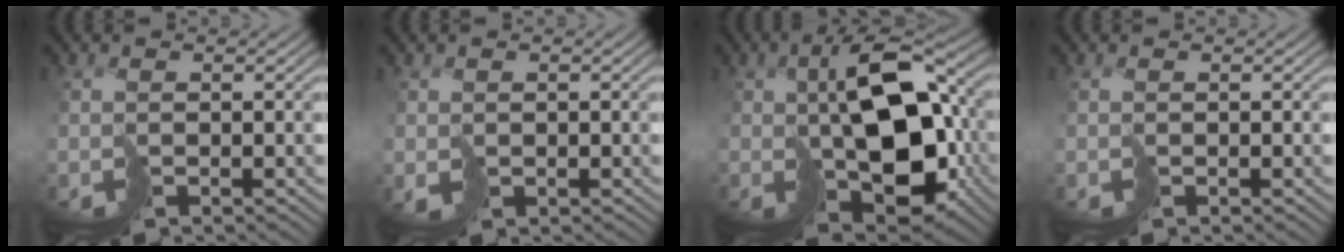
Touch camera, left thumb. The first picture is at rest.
{"total": 0.9, "force": [0.3, 0.8, 0.2], "torque": [-0.004, 0.000, 0.008]}
{"total": 14.5, "force": [-0.1, 8.3, 11.9], "torque": [-0.184, -0.008, 0.013]}
{"total": 0.0}